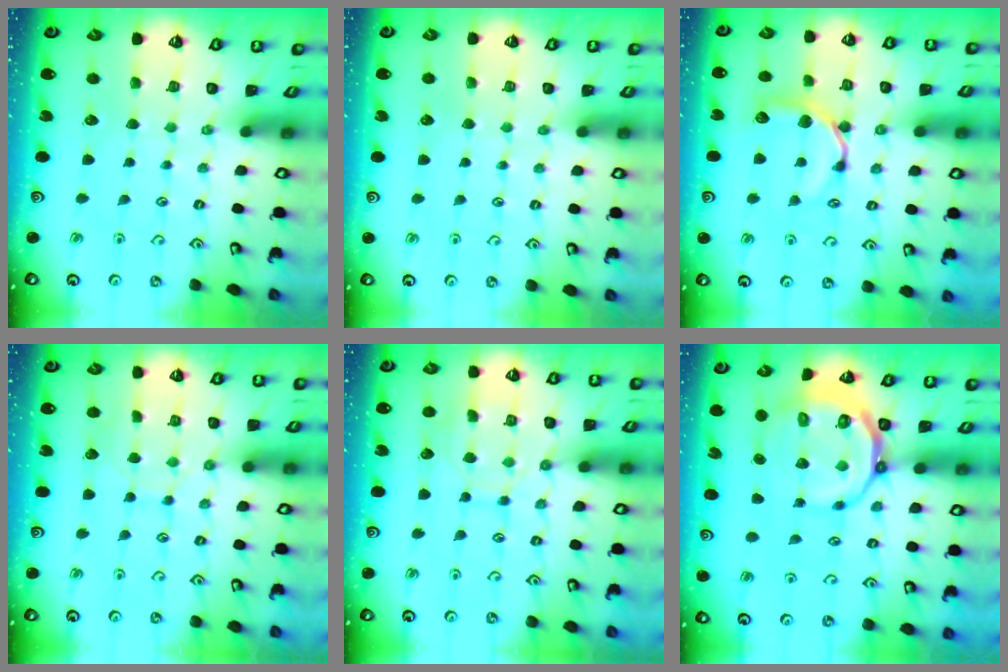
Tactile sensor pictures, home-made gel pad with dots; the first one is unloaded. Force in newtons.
{"total": 0.8, "press": 0.8, "slide": 0.1}
{"total": 8.5, "press": 8.4, "slide": 1.1}
{"total": 5.4, "press": 5.4, "slide": 0.3}
{"total": 10.1, "press": 10.1, "slide": 0.7}
{"total": 11.1, "press": 10.7, "slide": 3.1}